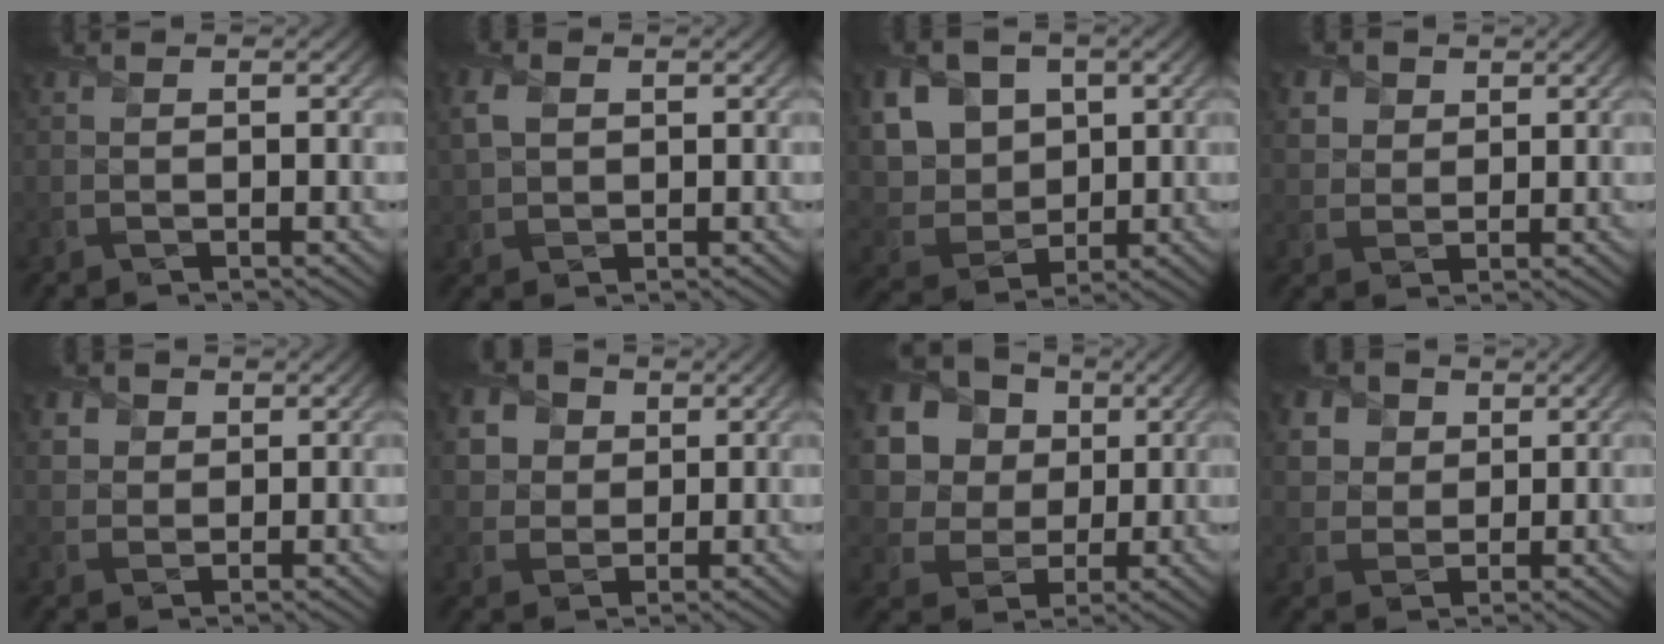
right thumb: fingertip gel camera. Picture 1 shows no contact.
{"total": 3.8, "force": [1.2, 2.7, 2.4], "torque": [-0.067, 0.005, 0.022]}
{"total": 12.0, "force": [3.8, 9.2, 6.8], "torque": [-0.168, 0.017, 0.078]}
{"total": 4.1, "force": [2.3, 3.1, 1.4], "torque": [-0.058, -0.005, 0.052]}
{"total": 3.5, "force": [1.8, 2.7, 1.2], "torque": [-0.048, -0.004, 0.041]}
{"total": 7.3, "force": [3.0, 5.8, 3.2], "torque": [-0.126, 0.012, 0.052]}
{"total": 16.1, "force": [6.3, 13.1, 7.0], "torque": [-0.234, 0.030, 0.145]}
{"total": 6.8, "force": [3.4, 5.3, 2.7], "torque": [-0.123, 0.003, 0.064]}